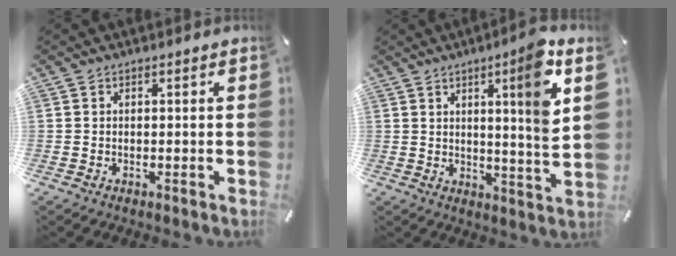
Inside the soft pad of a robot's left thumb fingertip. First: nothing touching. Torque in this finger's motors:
{"motor_torque": [3.12, 1.89, 2.05, -0.72, 0.51]}